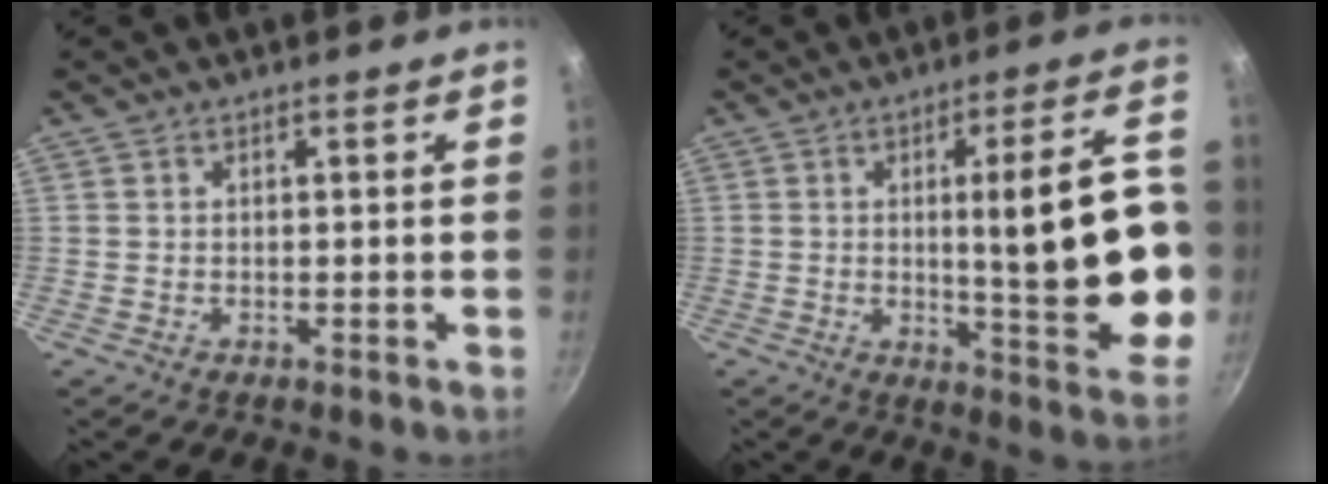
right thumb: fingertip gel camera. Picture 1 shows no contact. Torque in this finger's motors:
{"motor_torque": [2.06, 2.17, 1.67, -0.12, 0.14]}